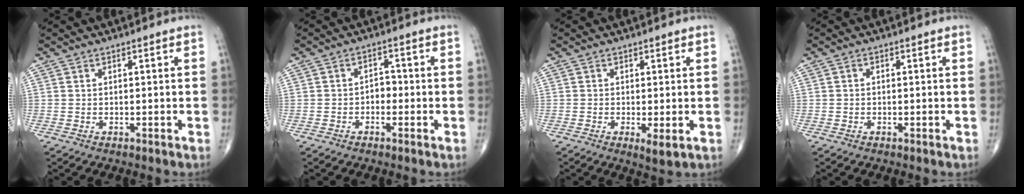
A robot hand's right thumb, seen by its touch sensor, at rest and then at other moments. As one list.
[{"total": 2.6, "force": [-0.9, 1.9, 1.6], "torque": [-0.008, 0.014, -0.021]}, {"total": 2.8, "force": [-0.6, 0.7, 2.6], "torque": [-0.048, -0.011, -0.010]}, {"total": 0.5, "force": [-0.1, 0.4, 0.3], "torque": [-0.001, 0.002, -0.006]}]